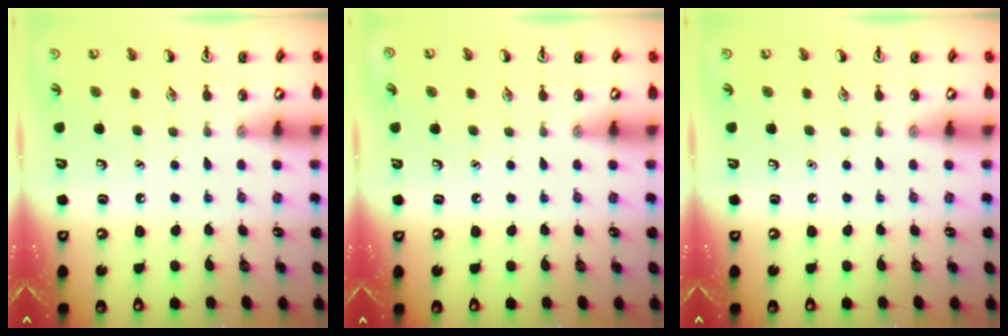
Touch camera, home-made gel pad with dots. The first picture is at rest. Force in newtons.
{"total": 0.0}
{"total": 0.0}